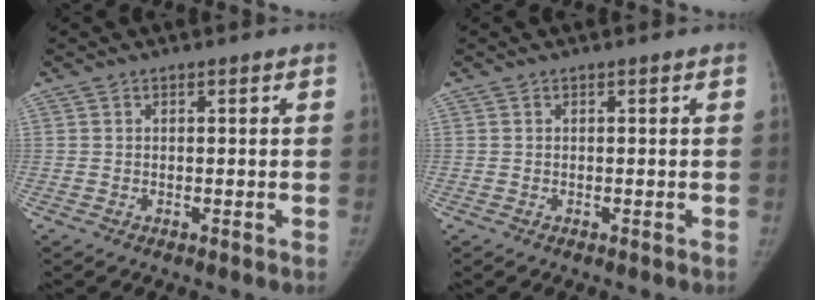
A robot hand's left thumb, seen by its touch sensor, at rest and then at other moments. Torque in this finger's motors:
{"motor_torque": [0.08, 0.02, 0.17, -0.42, 0.04]}